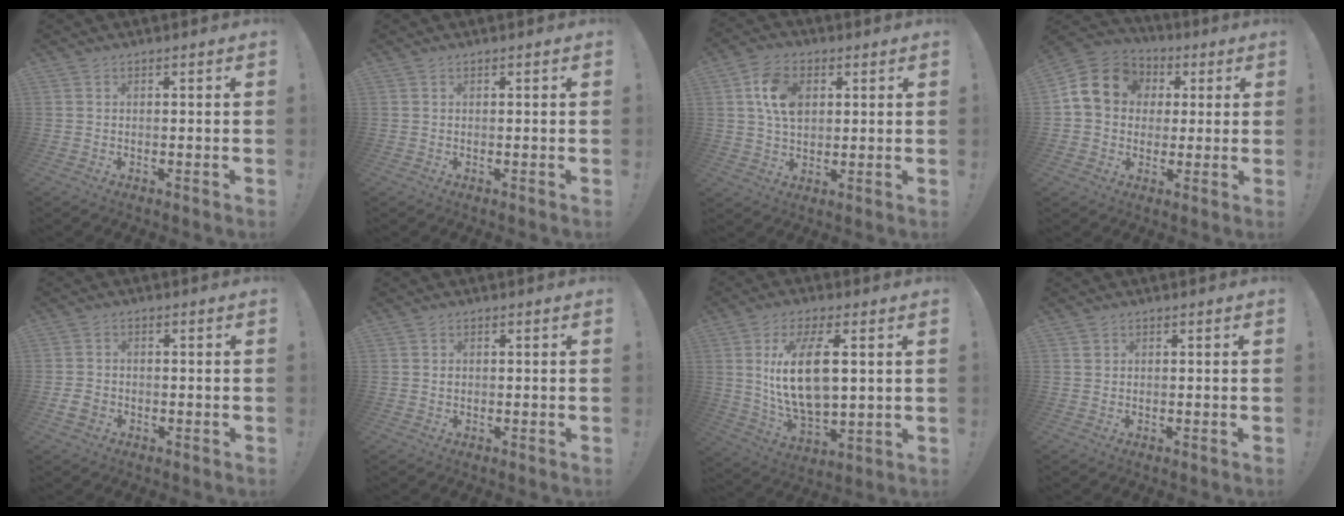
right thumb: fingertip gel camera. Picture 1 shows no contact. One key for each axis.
{"total": 0.0}
{"total": 11.4, "fx": 3.4, "fy": 7.9, "fz": 7.4, "tx": -0.120, "ty": 0.007, "tz": 0.066}
{"total": 15.1, "fx": 3.6, "fy": 12.5, "fz": 7.7, "tx": -0.115, "ty": 0.002, "tz": 0.074}
{"total": 4.1, "fx": -1.5, "fy": 3.1, "fz": 2.3, "tx": -0.039, "ty": 0.003, "tz": -0.027}
{"total": 0.6, "fx": 0.1, "fy": 0.6, "fz": -0.1, "tx": 0.008, "ty": -0.001, "tz": 0.000}
{"total": 16.6, "fx": 3.9, "fy": 7.8, "fz": 14.2, "tx": -0.261, "ty": -0.014, "tz": 0.059}
{"total": 1.0, "fx": 0.6, "fy": 0.8, "fz": 0.1, "tx": 0.003, "ty": 0.000, "tz": 0.010}